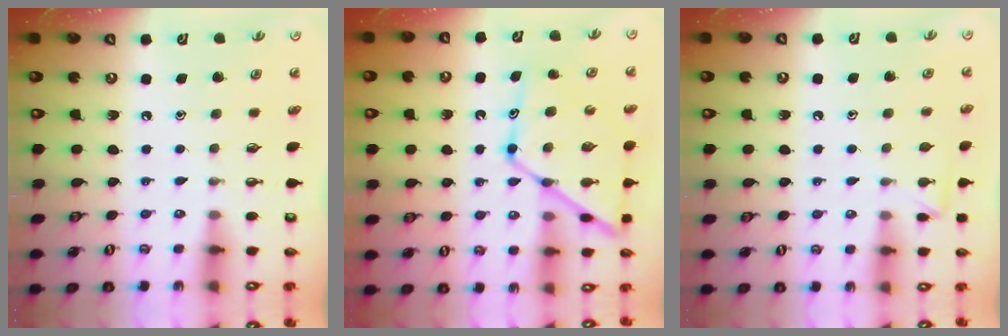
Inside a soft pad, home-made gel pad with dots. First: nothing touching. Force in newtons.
{"total": 15.5, "press": 15.5, "slide": 1.4}
{"total": 3.9, "press": 3.9, "slide": 0.6}